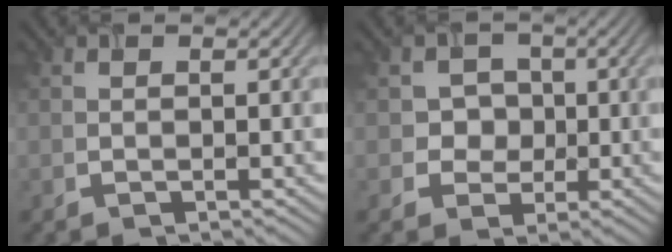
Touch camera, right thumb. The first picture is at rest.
{"total": 4.3, "force": [0.4, 4.1, 1.2], "torque": [-0.032, 0.004, 0.005]}